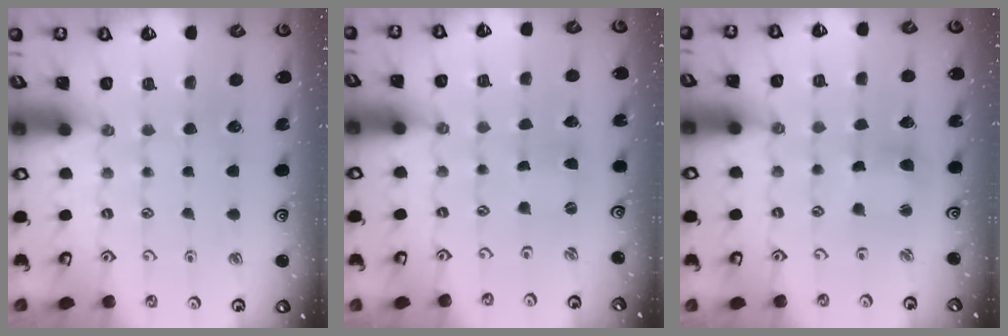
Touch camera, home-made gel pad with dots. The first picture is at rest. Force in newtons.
{"total": 0.0}
{"total": 3.9, "press": 3.9, "slide": 0.4}